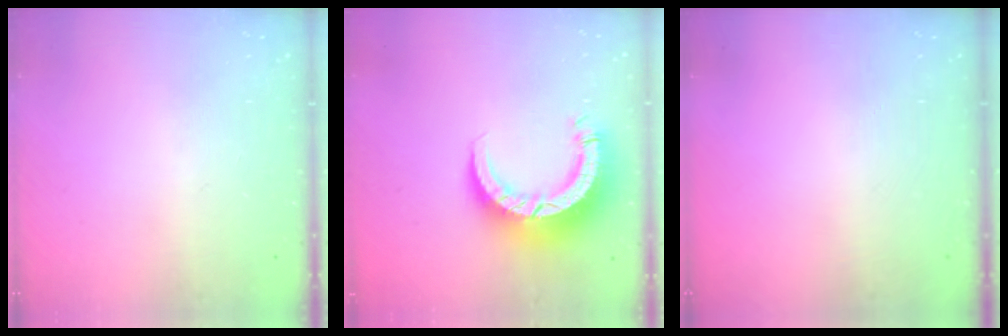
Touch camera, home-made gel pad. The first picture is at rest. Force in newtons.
{"total": 10.0, "press": 10.0, "slide": 1.1}
{"total": 0.0}